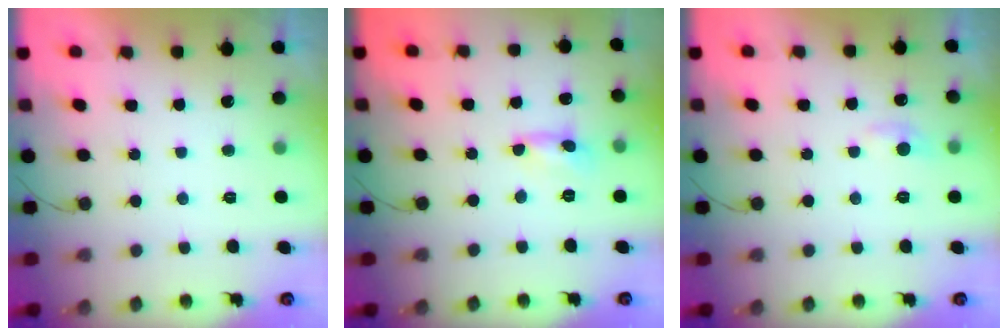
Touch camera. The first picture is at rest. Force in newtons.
{"total": 0.8, "press": 0.7, "slide": 0.1}
{"total": 5.3, "press": 5.2, "slide": 0.7}